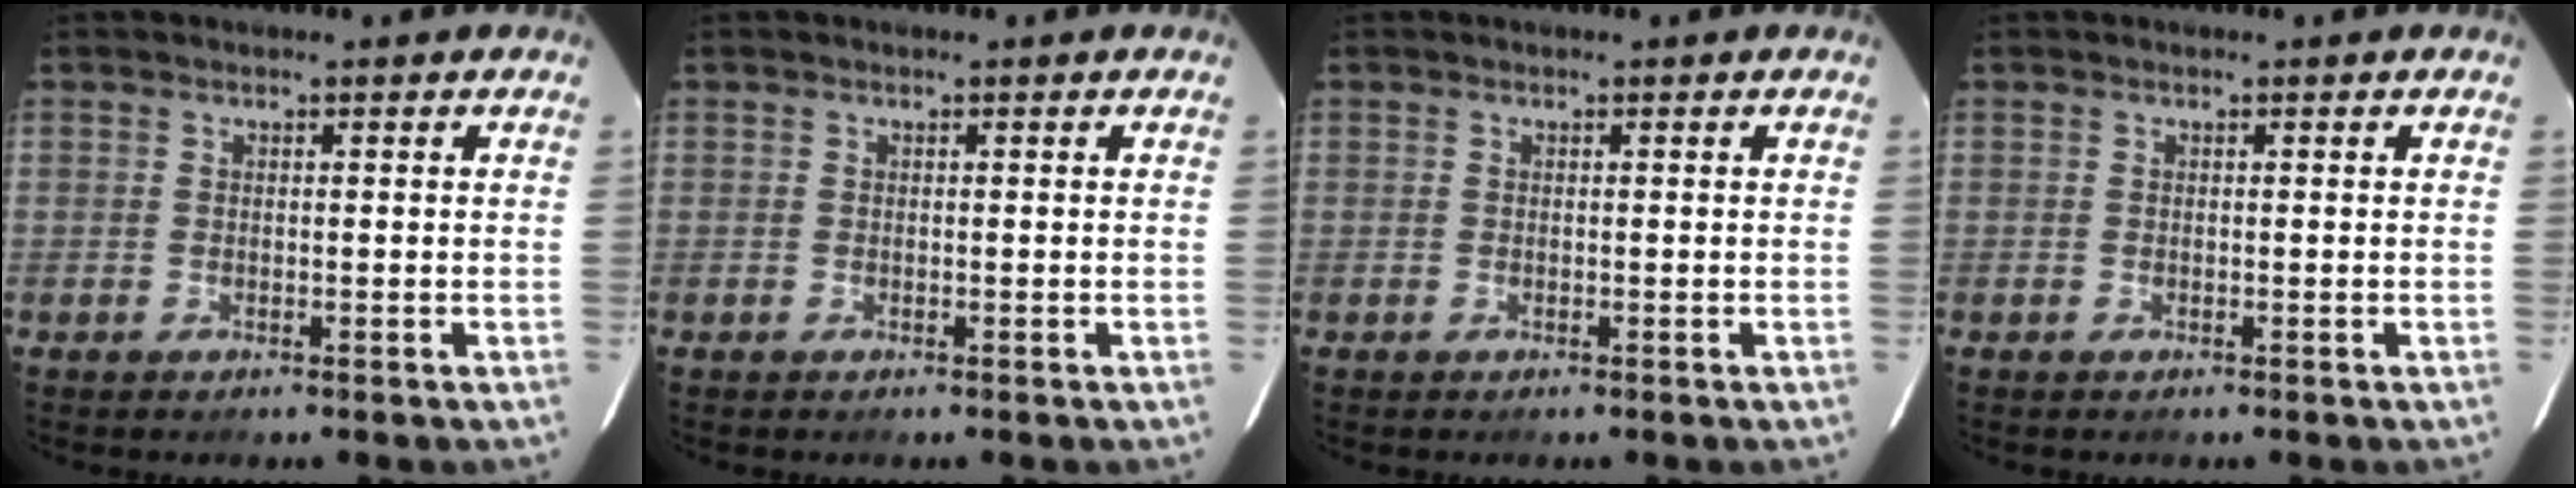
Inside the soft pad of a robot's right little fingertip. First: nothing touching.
{"total": 0.0}
{"total": 0.0}
{"total": 0.0}